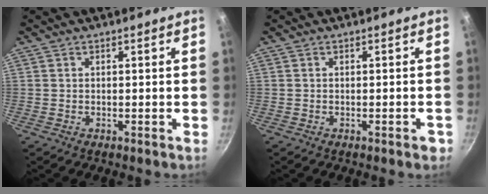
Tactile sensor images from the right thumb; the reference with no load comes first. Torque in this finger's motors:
{"motor_torque": [0.28, 0.54, -0.28, 0.06, 0.11]}